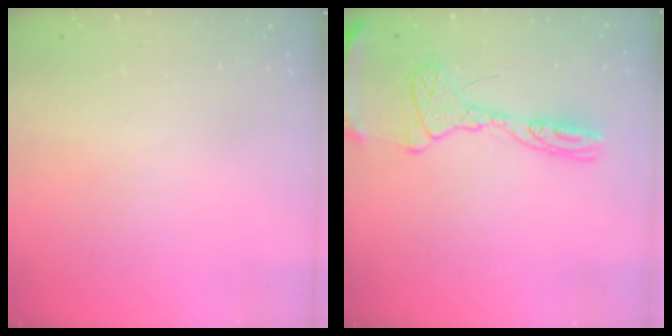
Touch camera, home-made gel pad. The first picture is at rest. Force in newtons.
{"total": 14.7, "press": 14.6, "slide": 1.4}